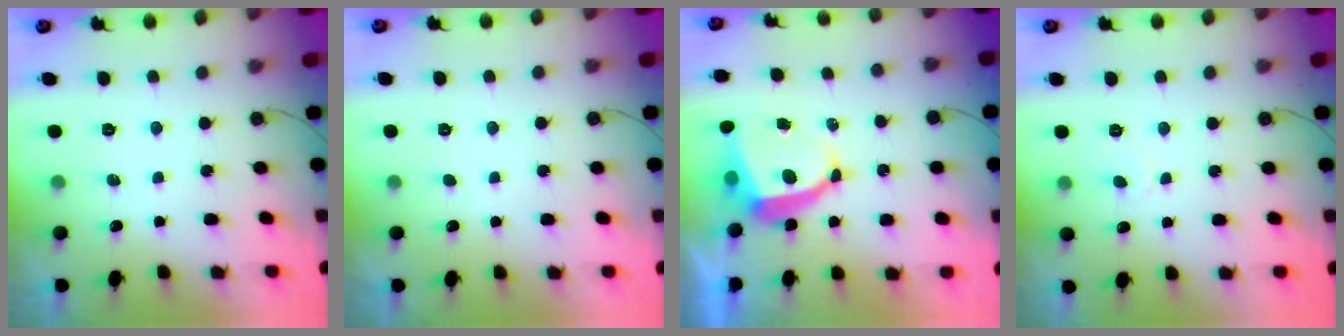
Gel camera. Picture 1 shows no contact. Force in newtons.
{"total": 1.6, "press": 1.6, "slide": 0.2}
{"total": 8.6, "press": 8.5, "slide": 0.9}
{"total": 2.4, "press": 2.4, "slide": 0.2}